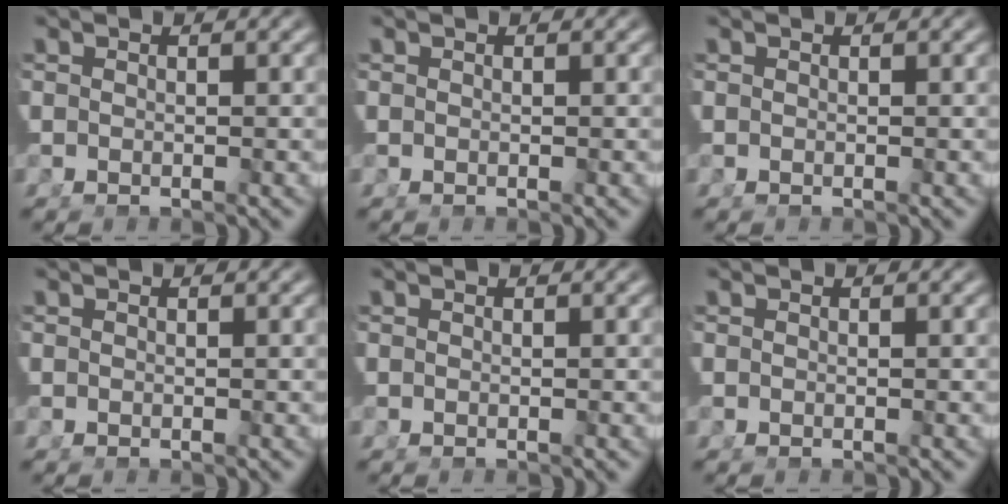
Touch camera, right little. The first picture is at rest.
{"total": 0.0}
{"total": 0.0}
{"total": 0.0}
{"total": 0.0}
{"total": 0.0}